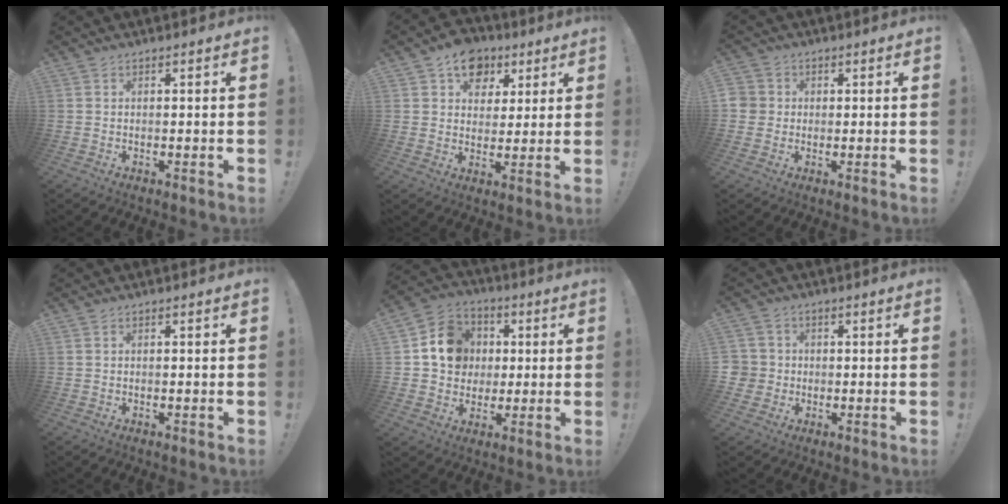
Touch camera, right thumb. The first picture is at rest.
{"total": 10.9, "force": [5.8, 8.2, 4.1], "torque": [-0.057, -0.025, 0.112]}
{"total": 3.7, "force": [0.3, 3.6, 0.8], "torque": [-0.017, 0.001, 0.004]}
{"total": 0.0}
{"total": 13.5, "force": [2.3, 12.2, 5.4], "torque": [-0.057, 0.004, 0.052]}
{"total": 4.7, "force": [-0.3, 4.6, 1.1], "torque": [-0.022, 0.005, -0.004]}